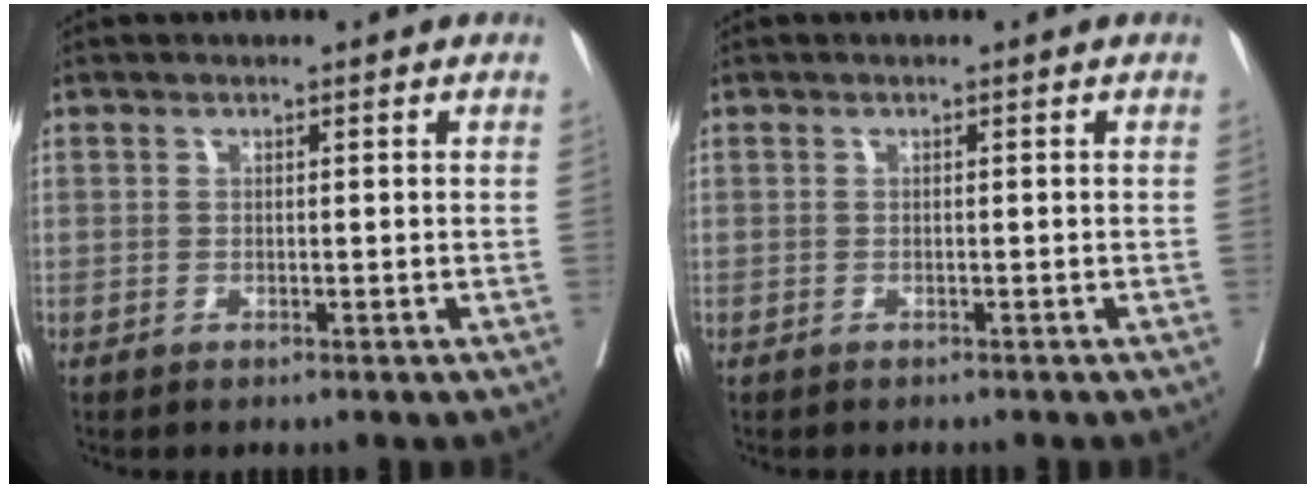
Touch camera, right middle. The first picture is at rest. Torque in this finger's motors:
{"motor_torque": [0.38, -0.48, 0.00, 0.00]}